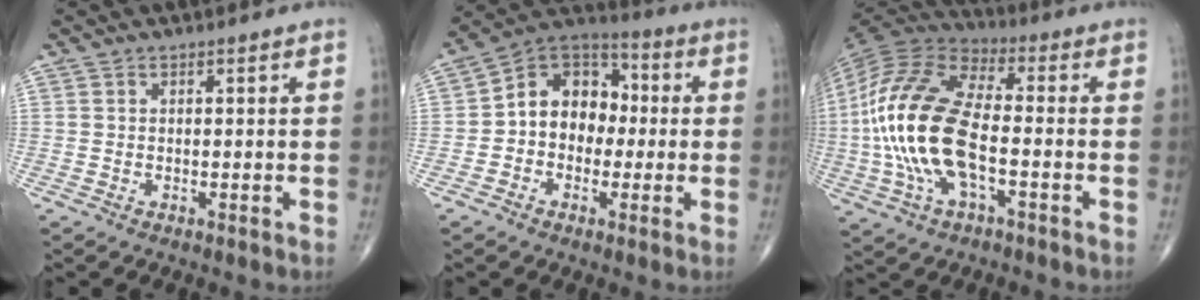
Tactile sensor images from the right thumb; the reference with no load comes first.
{"total": 12.7, "force": [-0.3, 9.9, 7.9], "torque": [-0.083, 0.041, -0.021]}
{"total": 20.6, "force": [-3.0, 9.6, 18.0], "torque": [-0.384, 0.022, -0.059]}